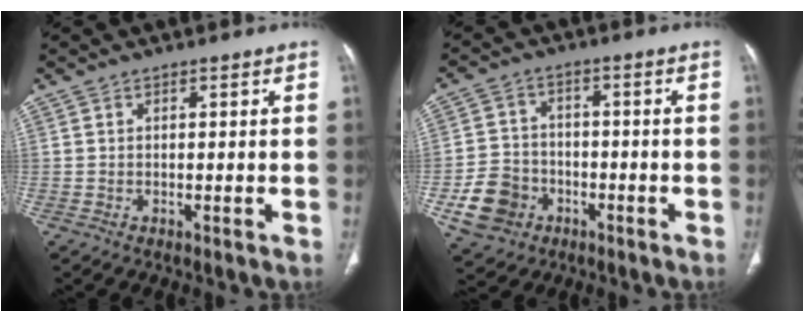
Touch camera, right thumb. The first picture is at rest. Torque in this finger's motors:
{"motor_torque": [0.58, 1.47, -0.10, -0.06, 0.11]}